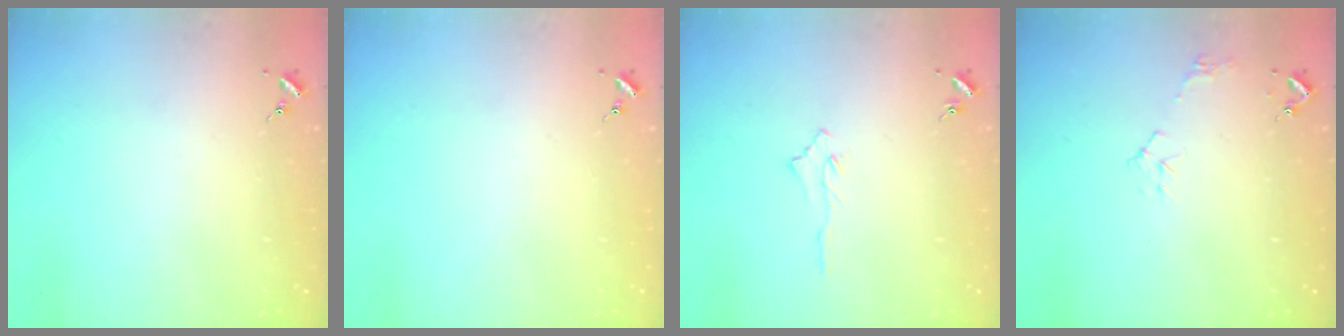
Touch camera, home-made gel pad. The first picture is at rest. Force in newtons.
{"total": 0.0}
{"total": 2.9, "press": 2.9, "slide": 0.4}
{"total": 5.3, "press": 5.3, "slide": 0.7}